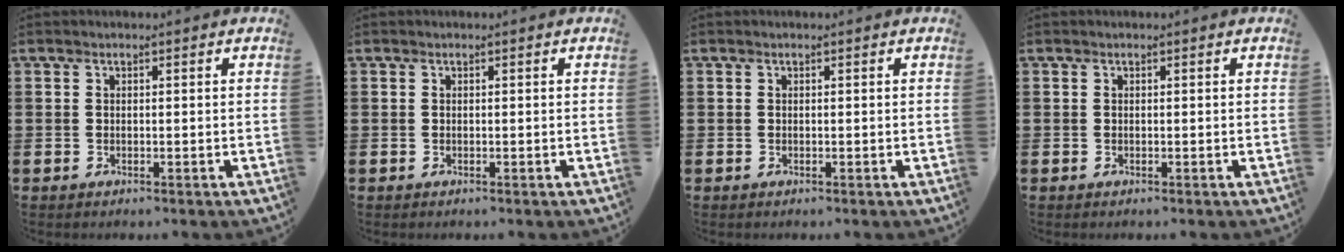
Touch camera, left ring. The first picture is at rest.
{"total": 0.0}
{"total": 0.0}
{"total": 0.0}